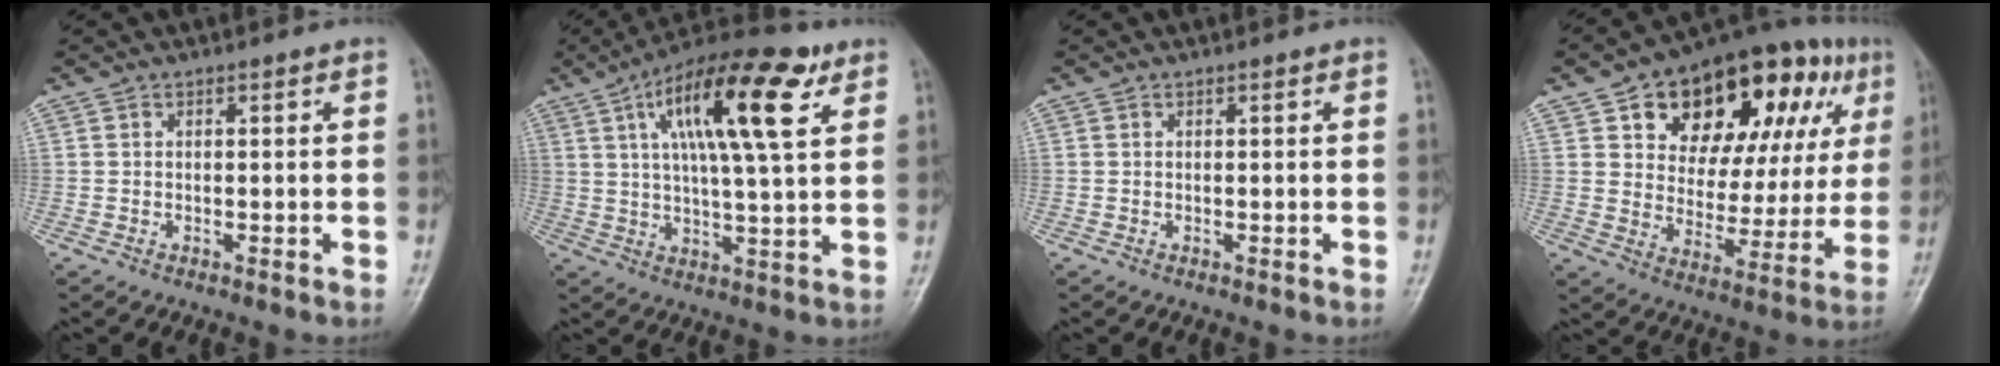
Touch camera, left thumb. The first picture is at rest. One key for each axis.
{"total": 18.5, "fx": 7.7, "fy": 5.2, "fz": 16.0, "tx": -0.247, "ty": -0.006, "tz": 0.121}
{"total": 0.0}
{"total": 26.2, "fx": 11.4, "fy": 14.7, "fz": 18.4, "tx": -0.215, "ty": 0.012, "tz": 0.172}